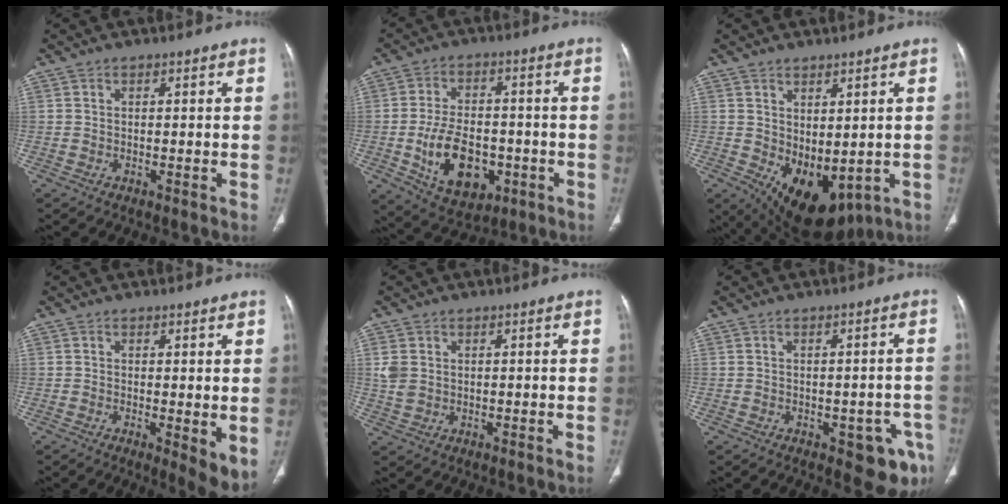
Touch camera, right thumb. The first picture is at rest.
{"total": 13.6, "force": [-3.6, 8.8, 9.8], "torque": [-0.141, 0.013, -0.044]}
{"total": 11.7, "force": [-1.5, 6.9, 9.4], "torque": [-0.121, -0.011, 0.013]}
{"total": 5.4, "force": [-0.3, 1.8, 5.1], "torque": [-0.072, -0.018, -0.006]}
{"total": 3.4, "force": [0.6, 2.8, 1.9], "torque": [-0.039, 0.000, 0.016]}
{"total": 7.4, "force": [-3.5, 3.6, 5.5], "torque": [-0.039, 0.012, -0.037]}